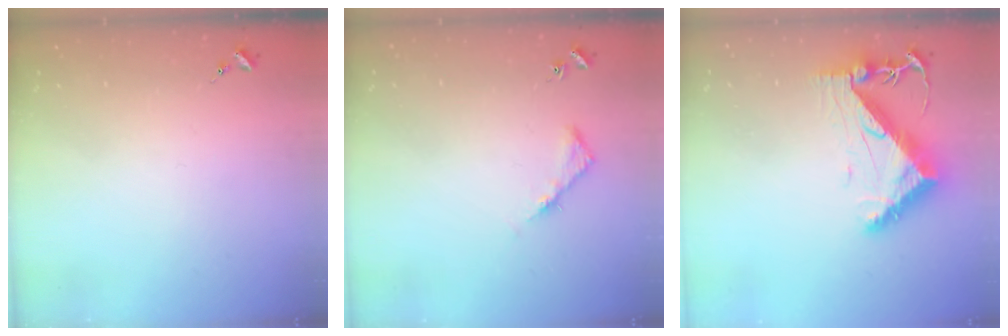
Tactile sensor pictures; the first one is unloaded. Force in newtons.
{"total": 4.3, "press": 4.3, "slide": 0.4}
{"total": 9.5, "press": 9.5, "slide": 1.1}